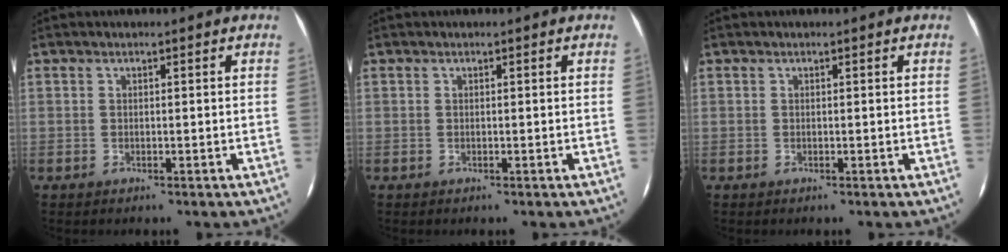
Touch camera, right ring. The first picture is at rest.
{"total": 0.0}
{"total": 0.0}